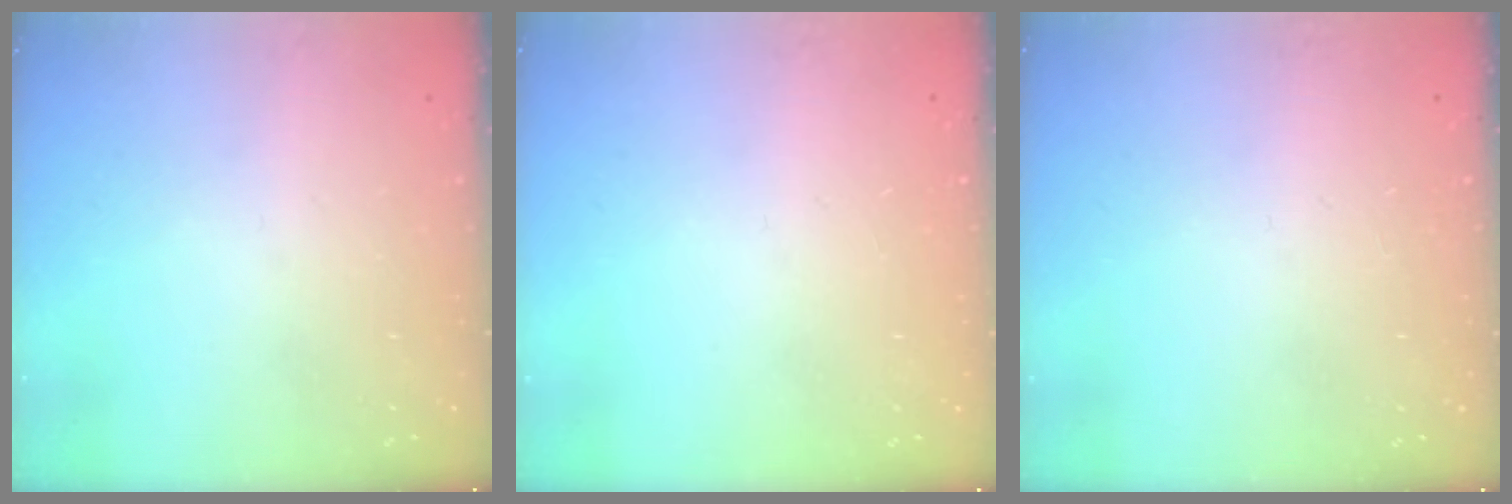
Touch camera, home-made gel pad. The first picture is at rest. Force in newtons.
{"total": 0.0}
{"total": 0.0}